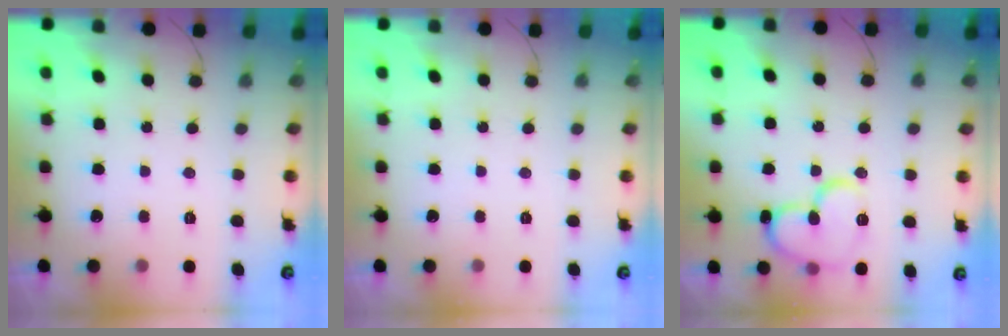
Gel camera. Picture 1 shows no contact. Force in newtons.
{"total": 0.0}
{"total": 14.0, "press": 13.9, "slide": 1.6}